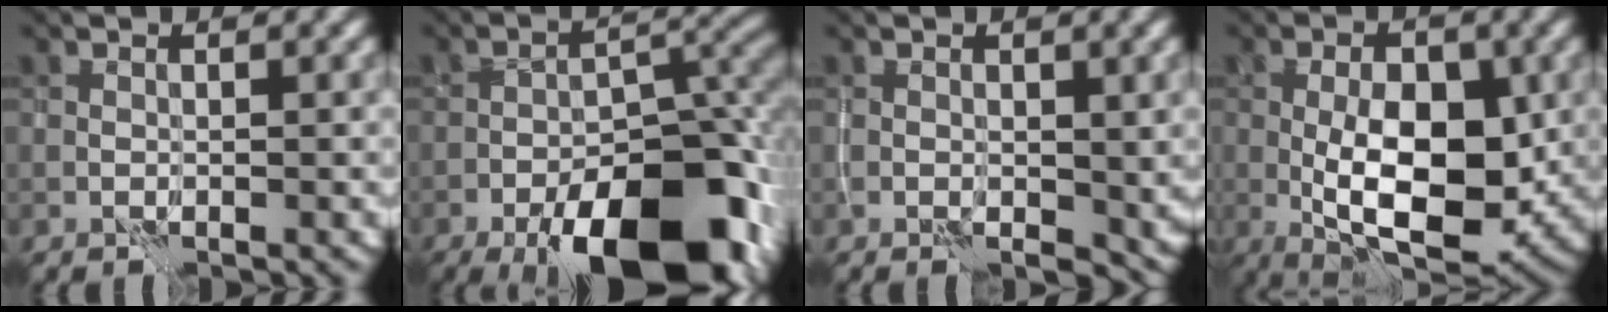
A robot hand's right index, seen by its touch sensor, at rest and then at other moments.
{"total": 14.2, "force": [-8.0, 5.9, 10.2], "torque": [-0.147, -0.007, -0.125]}
{"total": 3.0, "force": [0.0, 1.8, 2.4], "torque": [-0.045, -0.011, 0.003]}
{"total": 9.4, "force": [-1.4, 4.4, 8.2], "torque": [-0.136, 0.000, -0.021]}